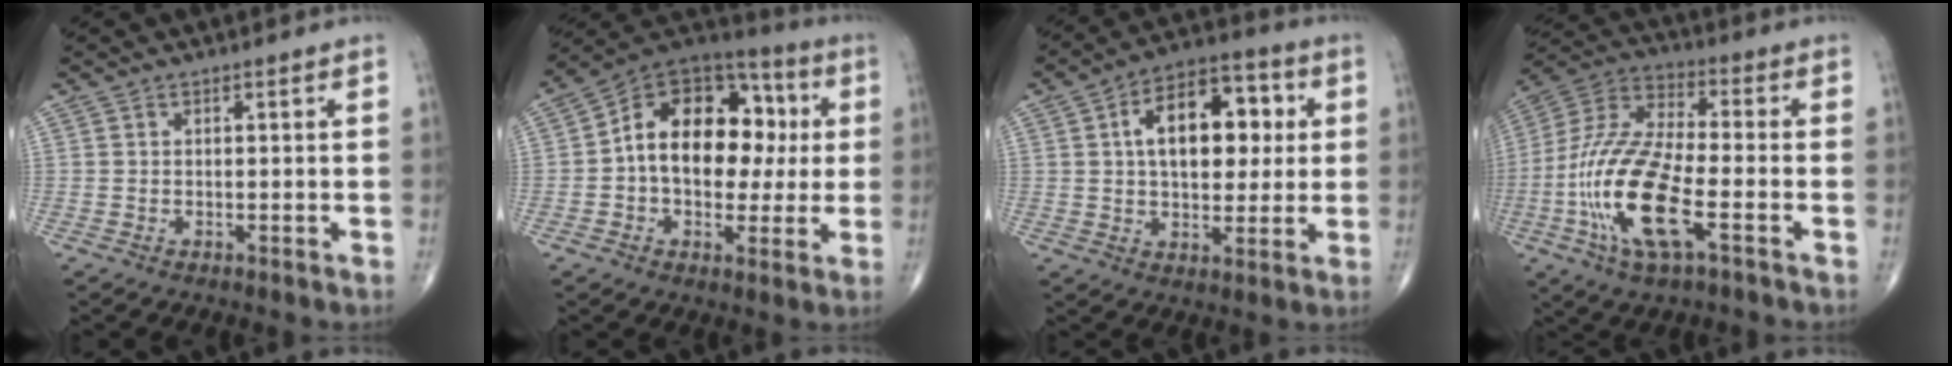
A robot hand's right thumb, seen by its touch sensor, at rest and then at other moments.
{"total": 20.0, "force": [1.3, 13.3, 14.9], "torque": [-0.189, 0.037, 0.012]}
{"total": 16.3, "force": [3.2, 9.5, 12.9], "torque": [-0.162, 0.015, 0.047]}
{"total": 19.3, "force": [-5.9, 6.6, 17.2], "torque": [-0.373, 0.019, -0.111]}